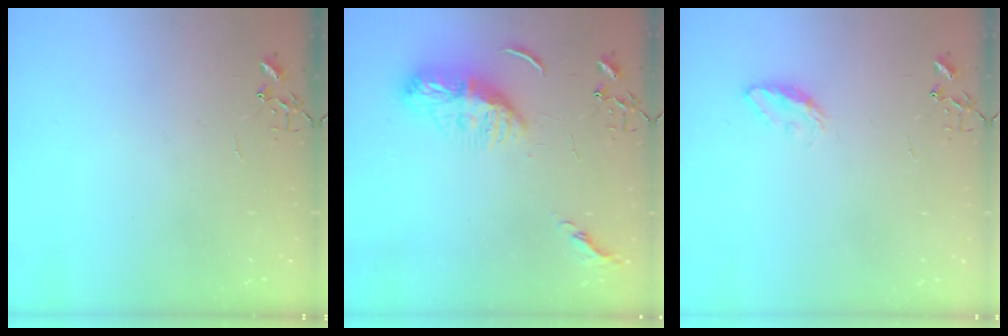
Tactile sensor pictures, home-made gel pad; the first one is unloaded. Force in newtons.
{"total": 11.6, "press": 11.6, "slide": 1.3}
{"total": 5.9, "press": 5.8, "slide": 0.7}